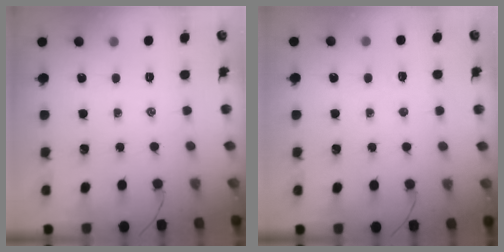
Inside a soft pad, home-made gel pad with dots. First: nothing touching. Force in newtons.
{"total": 2.6, "press": 2.5, "slide": 0.8}